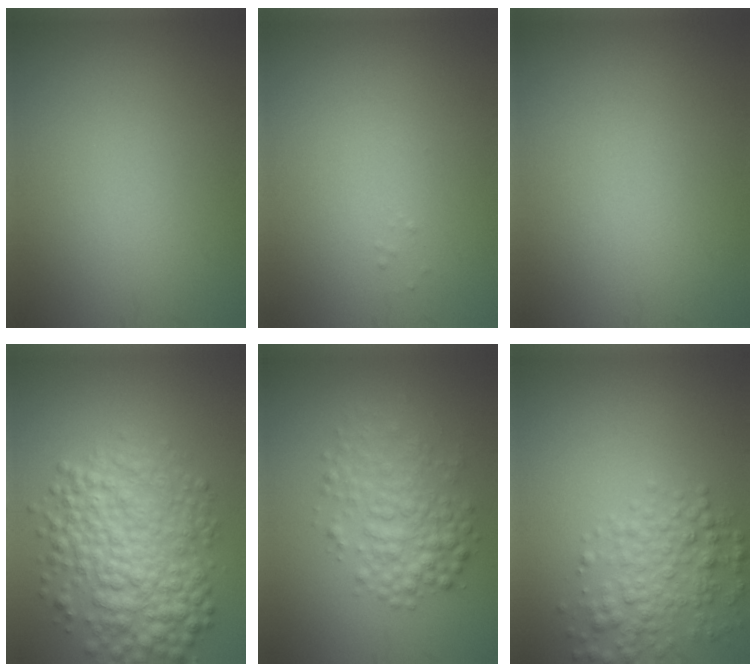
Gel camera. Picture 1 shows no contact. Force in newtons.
{"total": 0.0}
{"total": 0.0}
{"total": 7.8, "press": 7.8, "slide": 0.1}
{"total": 4.3, "press": 4.3, "slide": 0.1}
{"total": 3.8, "press": 3.8, "slide": 0.1}